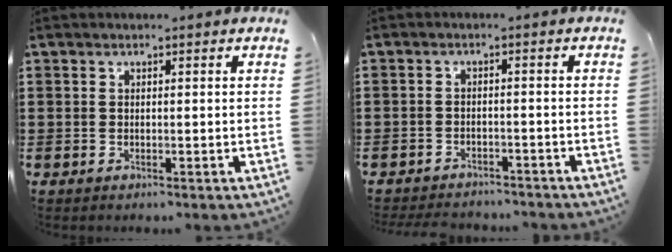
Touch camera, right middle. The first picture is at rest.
{"total": 2.6, "force": [-2.6, 0.5, -0.3], "torque": [-0.001, 0.001, -0.059]}